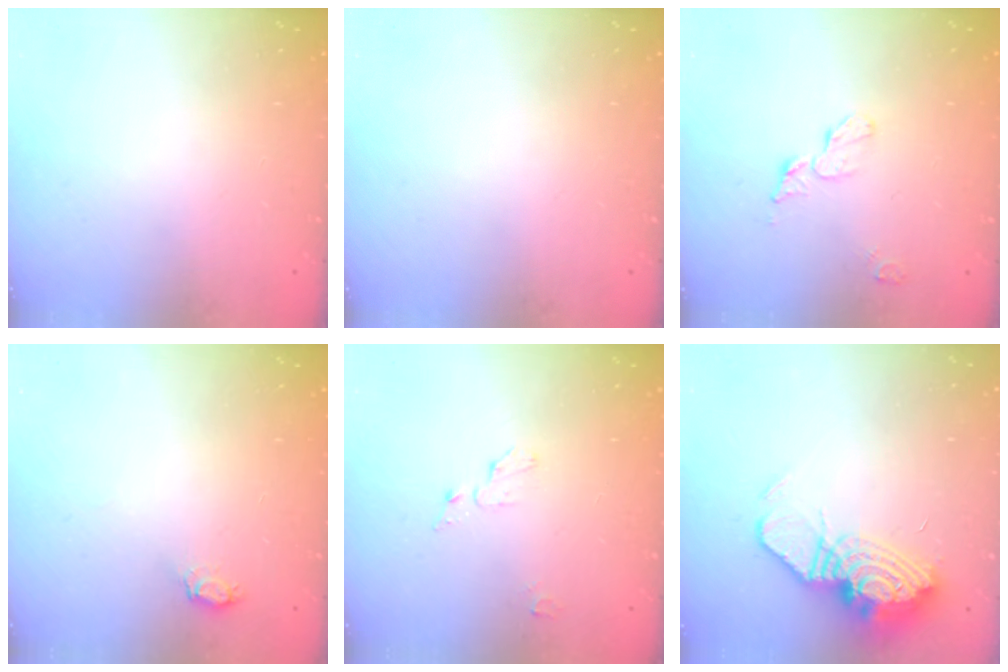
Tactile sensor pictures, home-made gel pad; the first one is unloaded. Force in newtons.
{"total": 0.0}
{"total": 4.8, "press": 4.8, "slide": 0.3}
{"total": 4.7, "press": 4.4, "slide": 1.5}
{"total": 3.6, "press": 3.6, "slide": 0.4}
{"total": 18.4, "press": 15.4, "slide": 10.0}